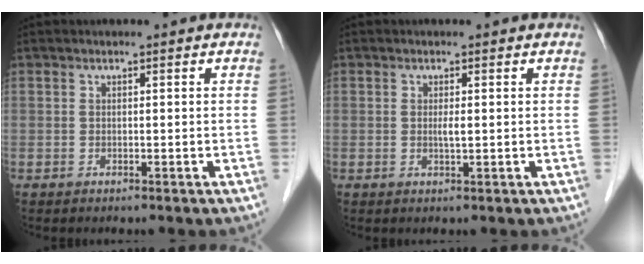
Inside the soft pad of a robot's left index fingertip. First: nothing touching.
{"total": 1.1, "force": [0.2, 0.1, 1.0], "torque": [-0.024, -0.002, 0.003]}